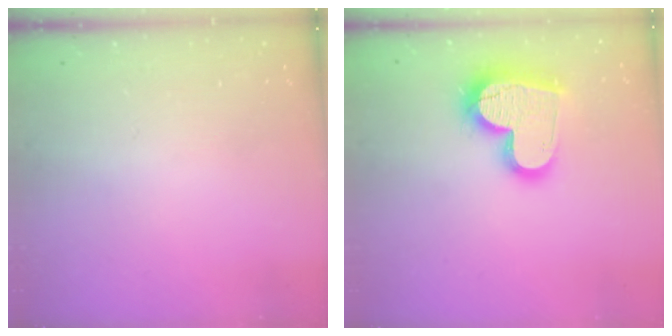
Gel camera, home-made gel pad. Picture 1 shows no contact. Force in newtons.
{"total": 18.1, "press": 18.0, "slide": 1.5}